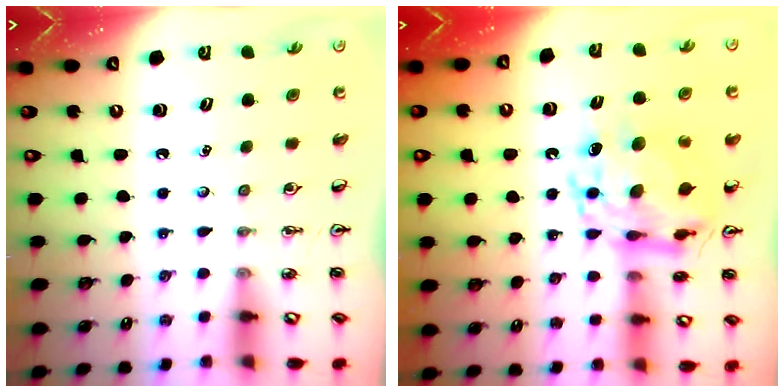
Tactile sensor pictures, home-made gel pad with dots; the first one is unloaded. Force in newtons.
{"total": 13.5, "press": 13.4, "slide": 1.4}